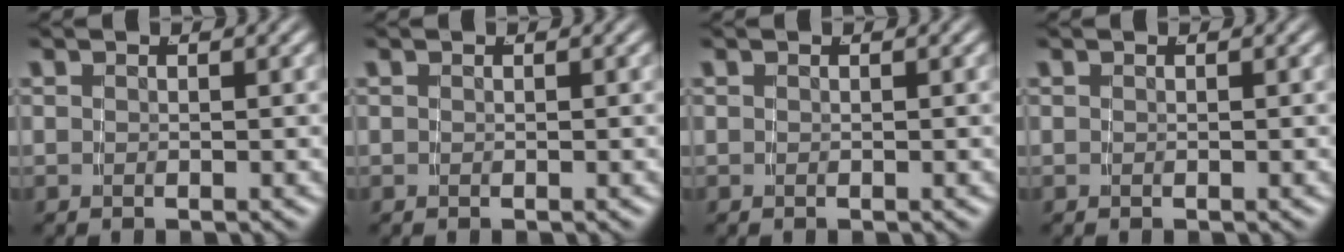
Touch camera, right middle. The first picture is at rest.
{"total": 0.0}
{"total": 0.0}
{"total": 0.0}